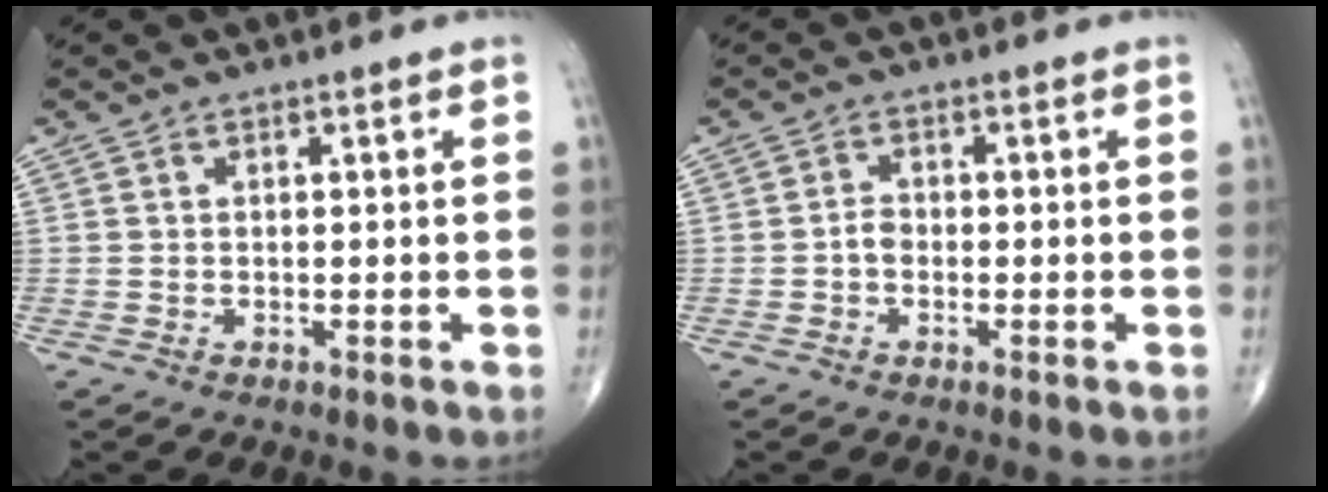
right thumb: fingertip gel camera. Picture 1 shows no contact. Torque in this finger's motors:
{"motor_torque": [0.25, -0.10, 0.15, -0.27, 0.01]}